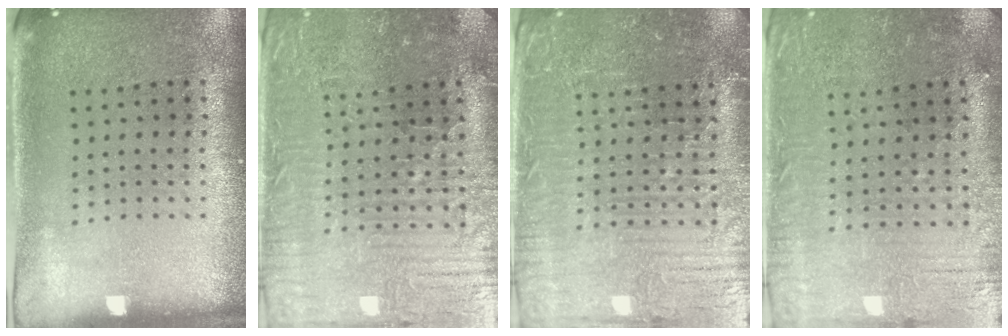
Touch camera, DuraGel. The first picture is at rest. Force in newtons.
{"total": 3.7, "press": 3.6, "slide": 0.5}
{"total": 4.6, "press": 4.4, "slide": 1.3}
{"total": 0.9, "press": 0.7, "slide": 0.5}